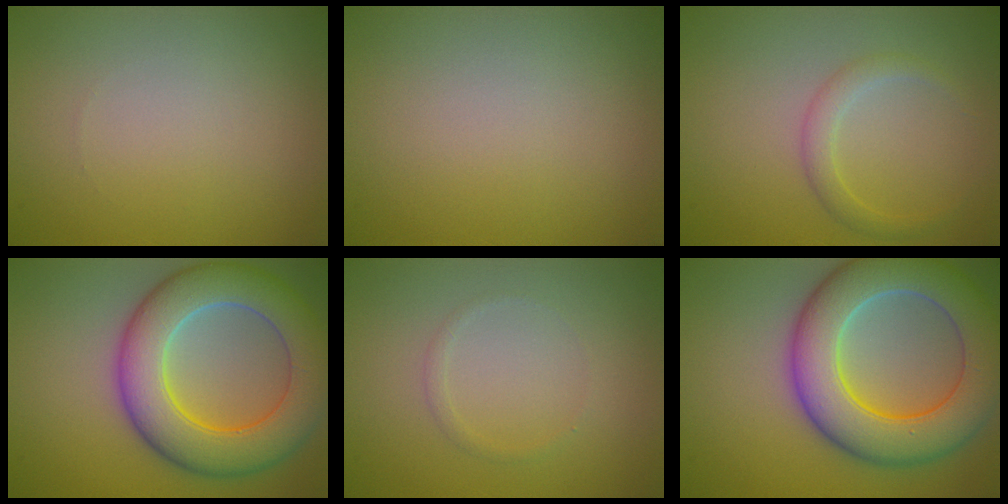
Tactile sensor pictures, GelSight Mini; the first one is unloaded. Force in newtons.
{"total": 0.0}
{"total": 1.7, "press": 1.7, "slide": 0.1}
{"total": 9.3, "press": 9.3, "slide": 0.6}
{"total": 0.6, "press": 0.6, "slide": 0.0}
{"total": 10.1, "press": 10.1, "slide": 0.5}